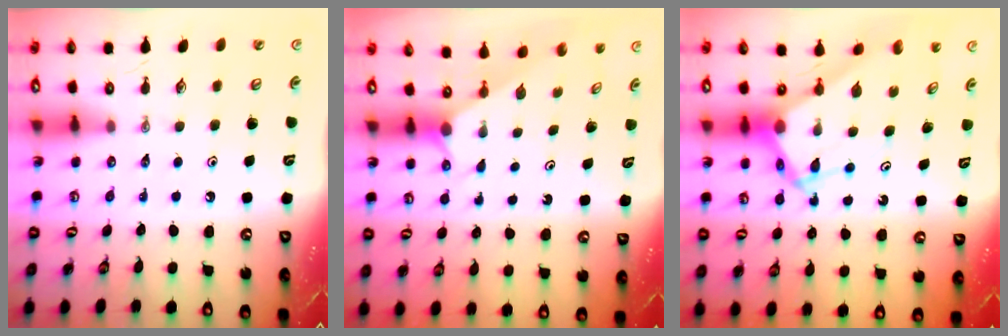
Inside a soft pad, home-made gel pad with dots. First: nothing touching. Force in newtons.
{"total": 1.9, "press": 1.9, "slide": 0.3}
{"total": 10.2, "press": 10.2, "slide": 1.0}